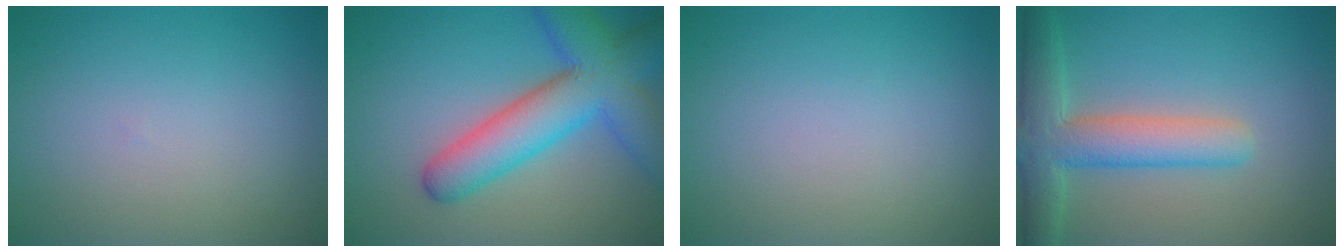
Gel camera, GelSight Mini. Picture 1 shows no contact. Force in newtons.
{"total": 8.8, "press": 8.8, "slide": 0.4}
{"total": 0.0}
{"total": 6.1, "press": 6.1, "slide": 0.6}